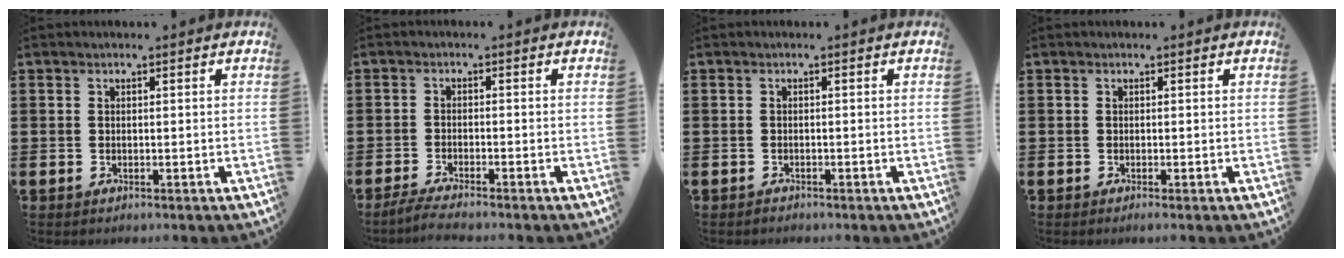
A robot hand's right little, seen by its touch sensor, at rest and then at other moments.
{"total": 1.9, "force": [-1.7, -0.1, 0.9], "torque": [-0.015, 0.003, -0.032]}
{"total": 0.5, "force": [-0.5, 0.1, -0.1], "torque": [0.000, 0.000, -0.011]}
{"total": 0.0}